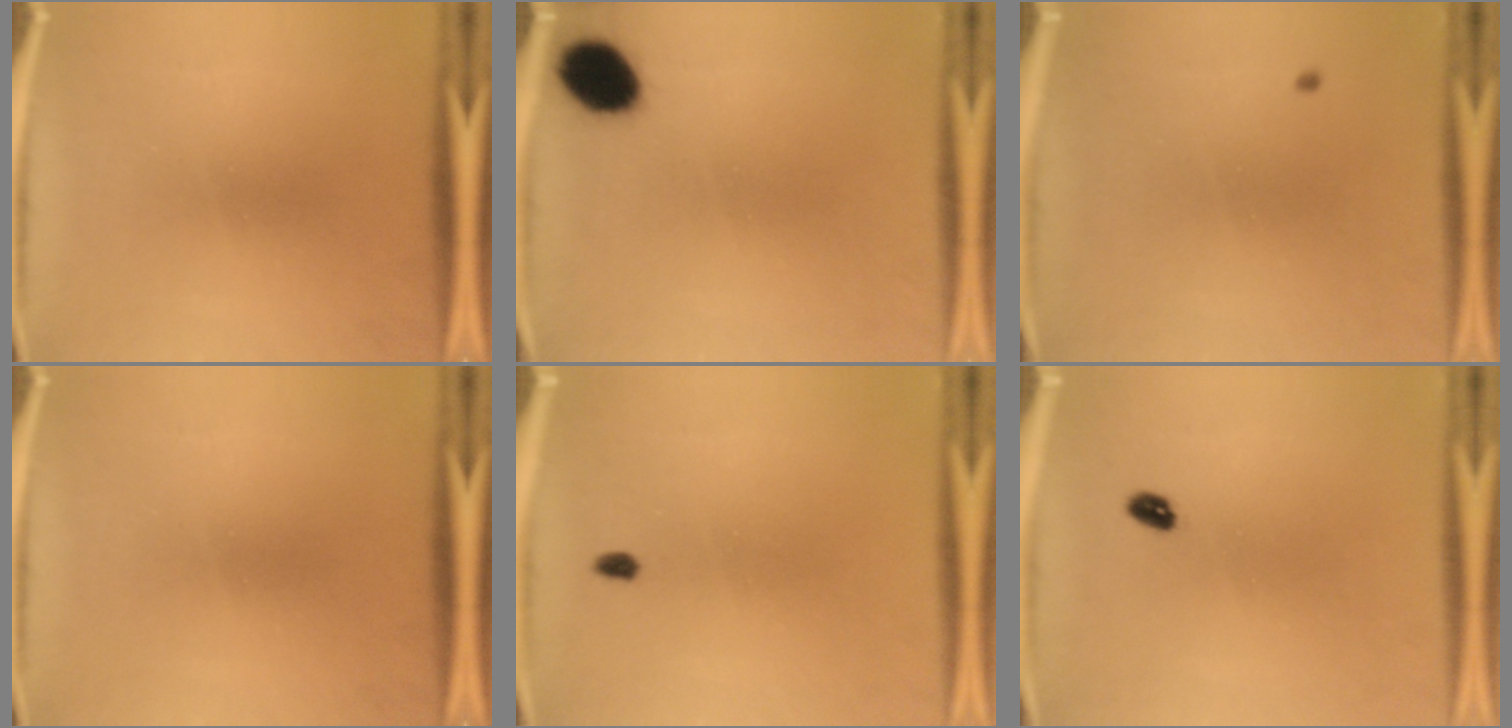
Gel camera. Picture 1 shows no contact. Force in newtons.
{"total": 8.9}
{"total": 0.6}
{"total": 0.0}
{"total": 1.1}
{"total": 1.9}